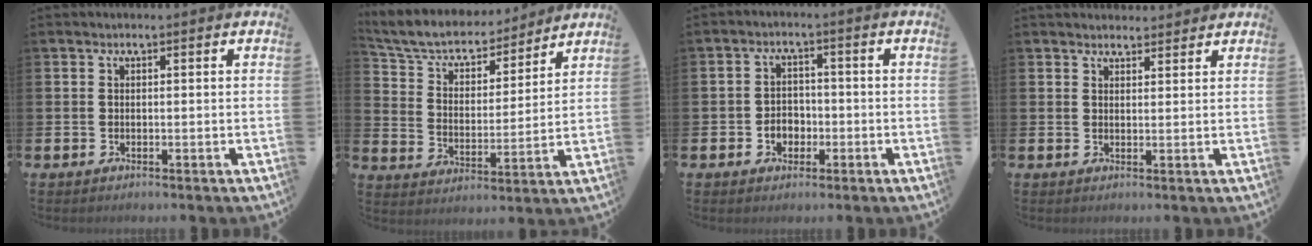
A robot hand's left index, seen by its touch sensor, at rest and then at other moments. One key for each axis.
{"total": 7.0, "fx": 6.4, "fy": 2.4, "fz": 1.4, "tx": -0.065, "ty": -0.048, "tz": 0.110}
{"total": 2.9, "fx": -1.2, "fy": 2.4, "fz": 1.1, "tx": -0.013, "ty": -0.001, "tz": -0.030}
{"total": 2.5, "fx": 2.4, "fy": 0.7, "fz": -0.1, "tx": 0.012, "ty": -0.013, "tz": 0.042}